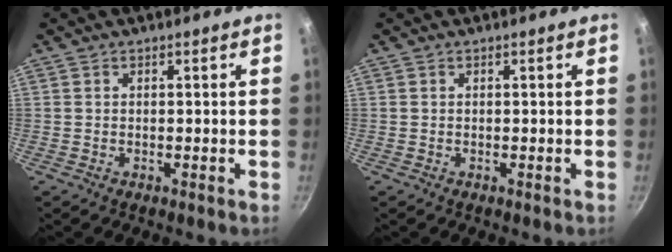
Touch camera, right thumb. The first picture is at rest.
{"total": 0.0}